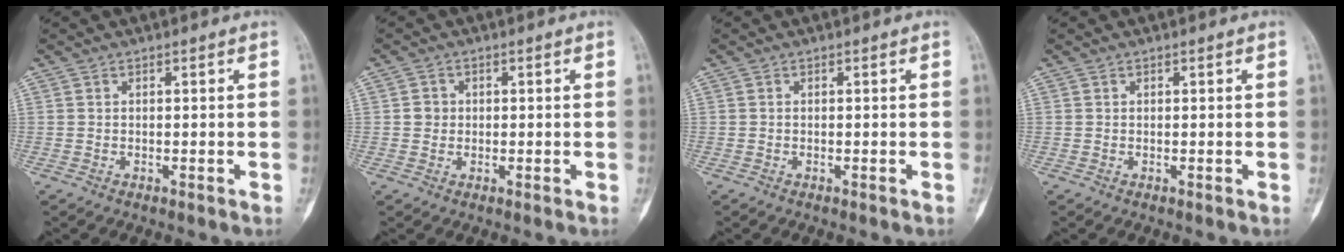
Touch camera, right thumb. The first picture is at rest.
{"total": 2.0, "force": [0.1, 1.9, 0.6], "torque": [0.002, 0.005, 0.000]}
{"total": 0.0}
{"total": 0.0}